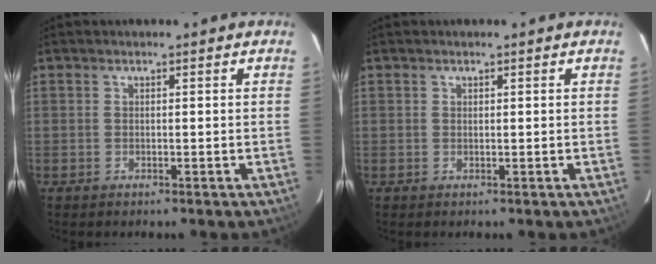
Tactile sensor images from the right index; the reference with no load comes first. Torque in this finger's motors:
{"motor_torque": [-0.14, 0.18, -0.03, 0.00]}